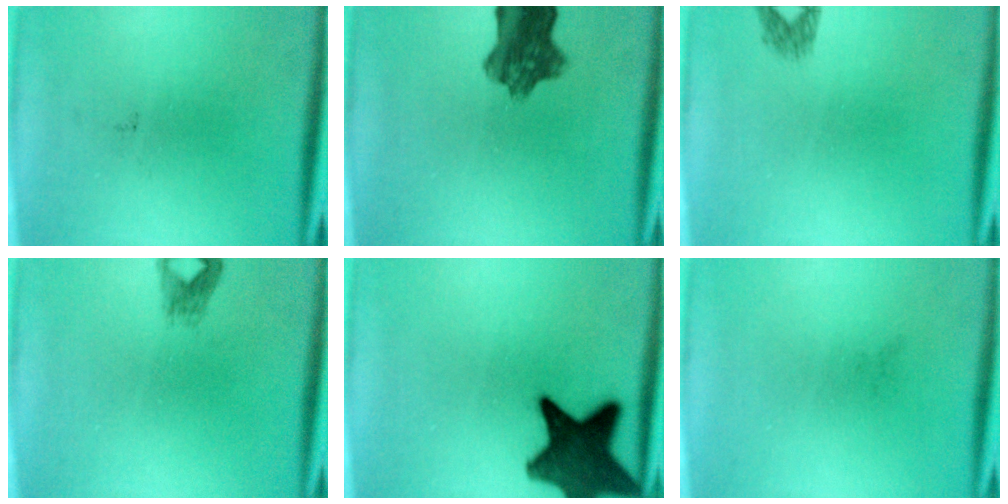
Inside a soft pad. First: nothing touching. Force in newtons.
{"total": 8.1}
{"total": 1.3}
{"total": 1.5}
{"total": 13.7}
{"total": 0.0}